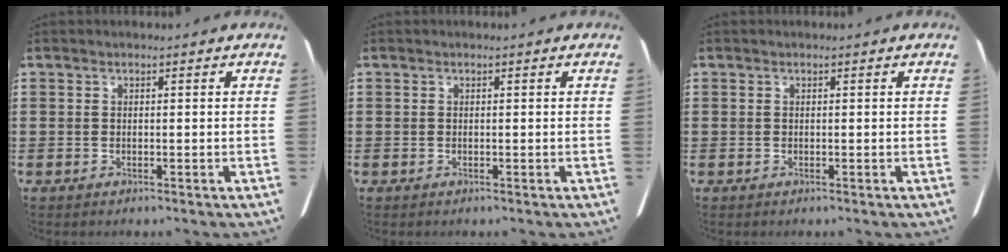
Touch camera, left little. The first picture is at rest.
{"total": 0.0}
{"total": 0.0}